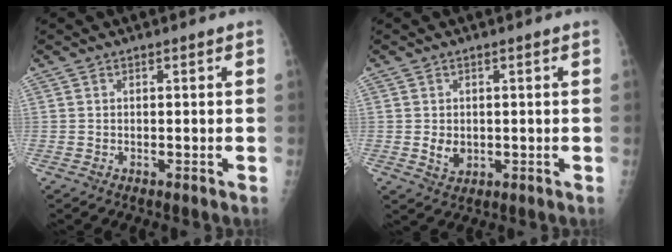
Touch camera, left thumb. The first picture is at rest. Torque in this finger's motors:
{"motor_torque": [-0.47, 0.47, 0.15, -0.14, 0.00]}